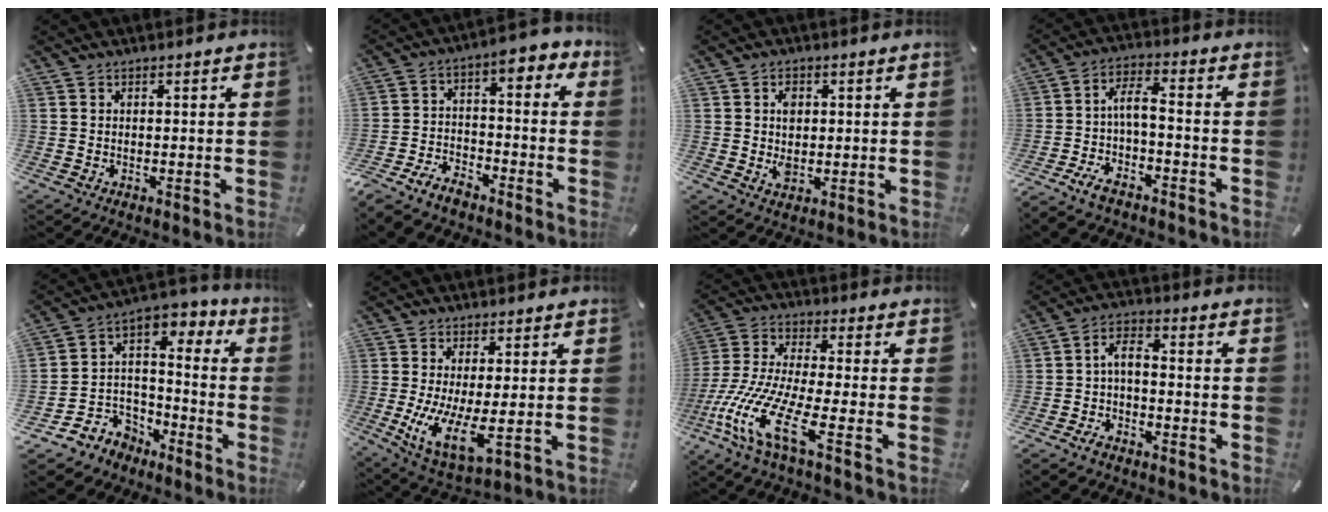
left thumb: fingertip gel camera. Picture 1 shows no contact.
{"total": 7.9, "force": [-5.8, 4.2, 3.2], "torque": [-0.066, 0.026, -0.114]}
{"total": 4.2, "force": [0.5, 3.2, 2.7], "torque": [-0.040, 0.000, 0.007]}
{"total": 6.1, "force": [-2.4, 2.0, 5.3], "torque": [-0.106, 0.003, -0.047]}
{"total": 9.0, "force": [-3.8, 8.0, 1.9], "torque": [-0.065, 0.004, -0.065]}
{"total": 10.0, "force": [0.2, 3.3, 9.4], "torque": [-0.188, -0.034, 0.008]}
{"total": 16.7, "force": [-6.7, 3.6, 14.8], "torque": [-0.317, -0.005, -0.115]}
{"total": 3.8, "force": [-1.9, 1.4, 3.0], "torque": [-0.061, 0.011, -0.039]}